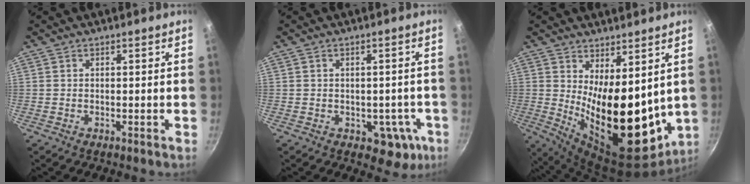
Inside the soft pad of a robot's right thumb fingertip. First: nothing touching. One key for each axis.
{"total": 7.2, "fx": -2.2, "fy": 5.1, "fz": 4.6, "tx": -0.011, "ty": 0.028, "tz": -0.012}
{"total": 19.2, "fx": 2.7, "fy": 9.2, "fz": 16.6, "tx": -0.209, "ty": -0.056, "tz": 0.065}